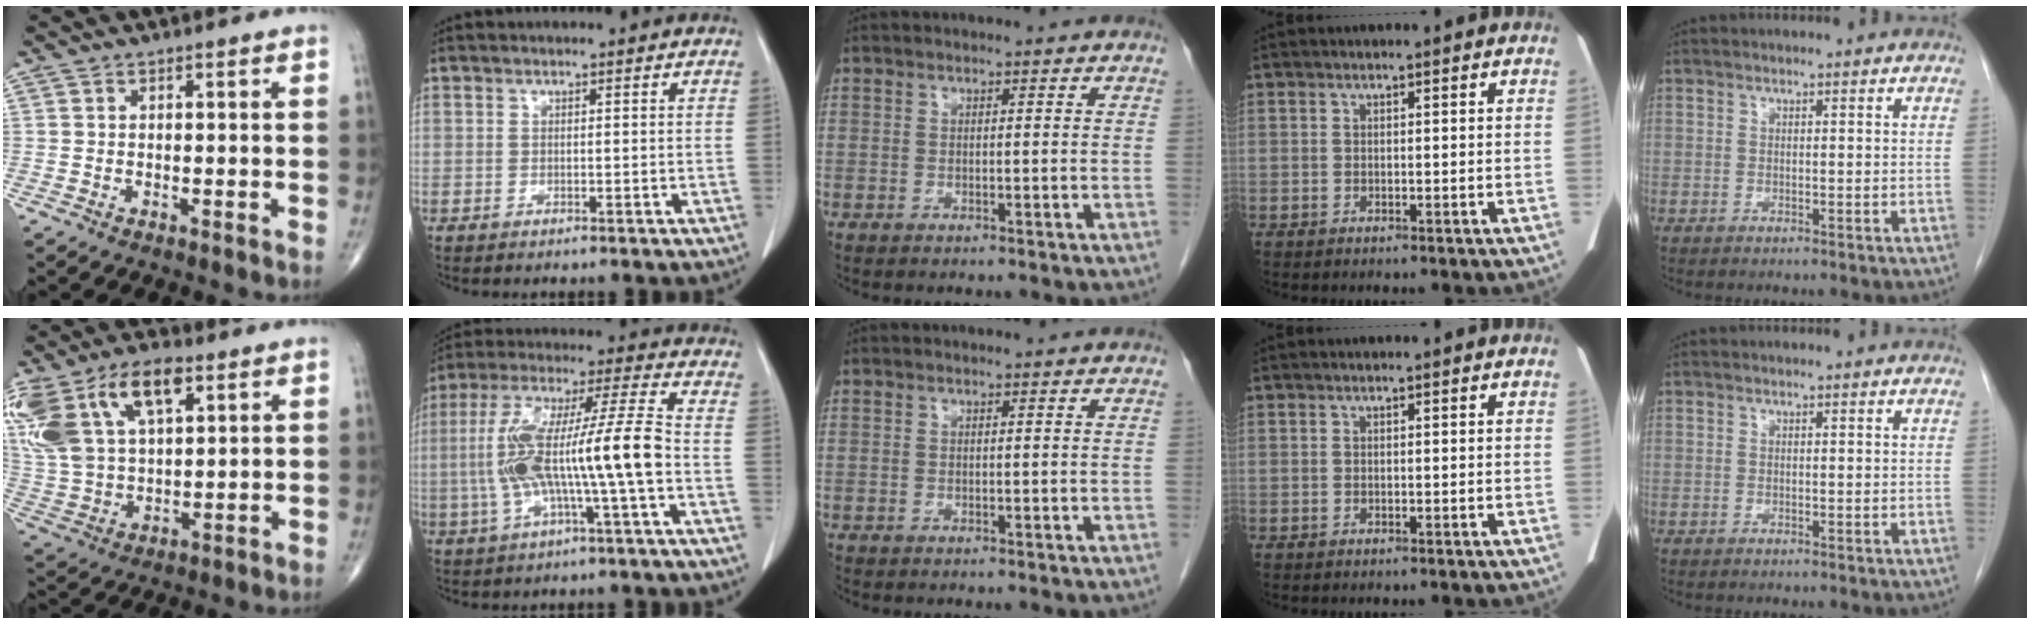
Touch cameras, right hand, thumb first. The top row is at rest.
{"thumb": {"total": 23.9, "force": [10.1, 13.2, 17.2], "torque": [-0.381, 0.022, 0.191]}, "index": {"total": 14.7, "force": [-2.5, 0.2, 14.5], "torque": [-0.286, 0.022, -0.045]}}